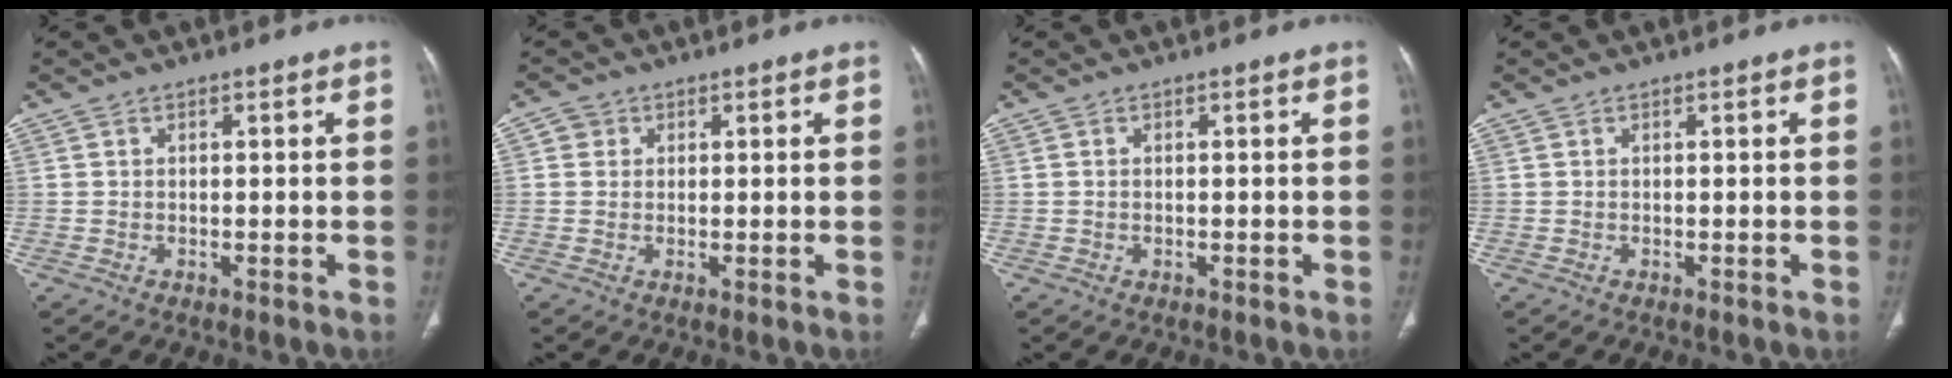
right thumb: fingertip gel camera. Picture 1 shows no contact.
{"total": 1.9, "force": [0.5, 1.8, 0.4], "torque": [0.004, 0.001, 0.004]}
{"total": 0.0}
{"total": 0.0}